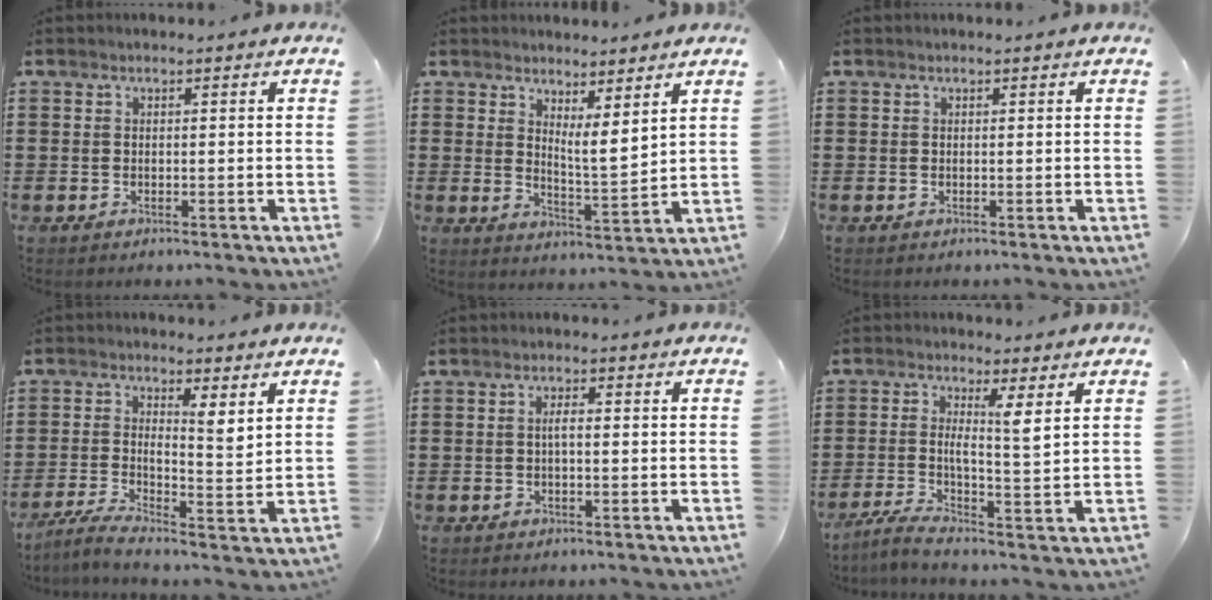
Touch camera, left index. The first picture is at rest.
{"total": 4.4, "force": [3.8, 0.7, 2.1], "torque": [-0.038, -0.027, 0.062]}
{"total": 0.0}
{"total": 3.5, "force": [1.6, 0.3, 3.1], "torque": [-0.055, -0.026, 0.018]}
{"total": 1.6, "force": [0.0, 0.4, 1.6], "torque": [-0.030, 0.002, -0.001]}
{"total": 4.7, "force": [2.0, -0.1, 4.2], "torque": [-0.086, -0.018, 0.028]}